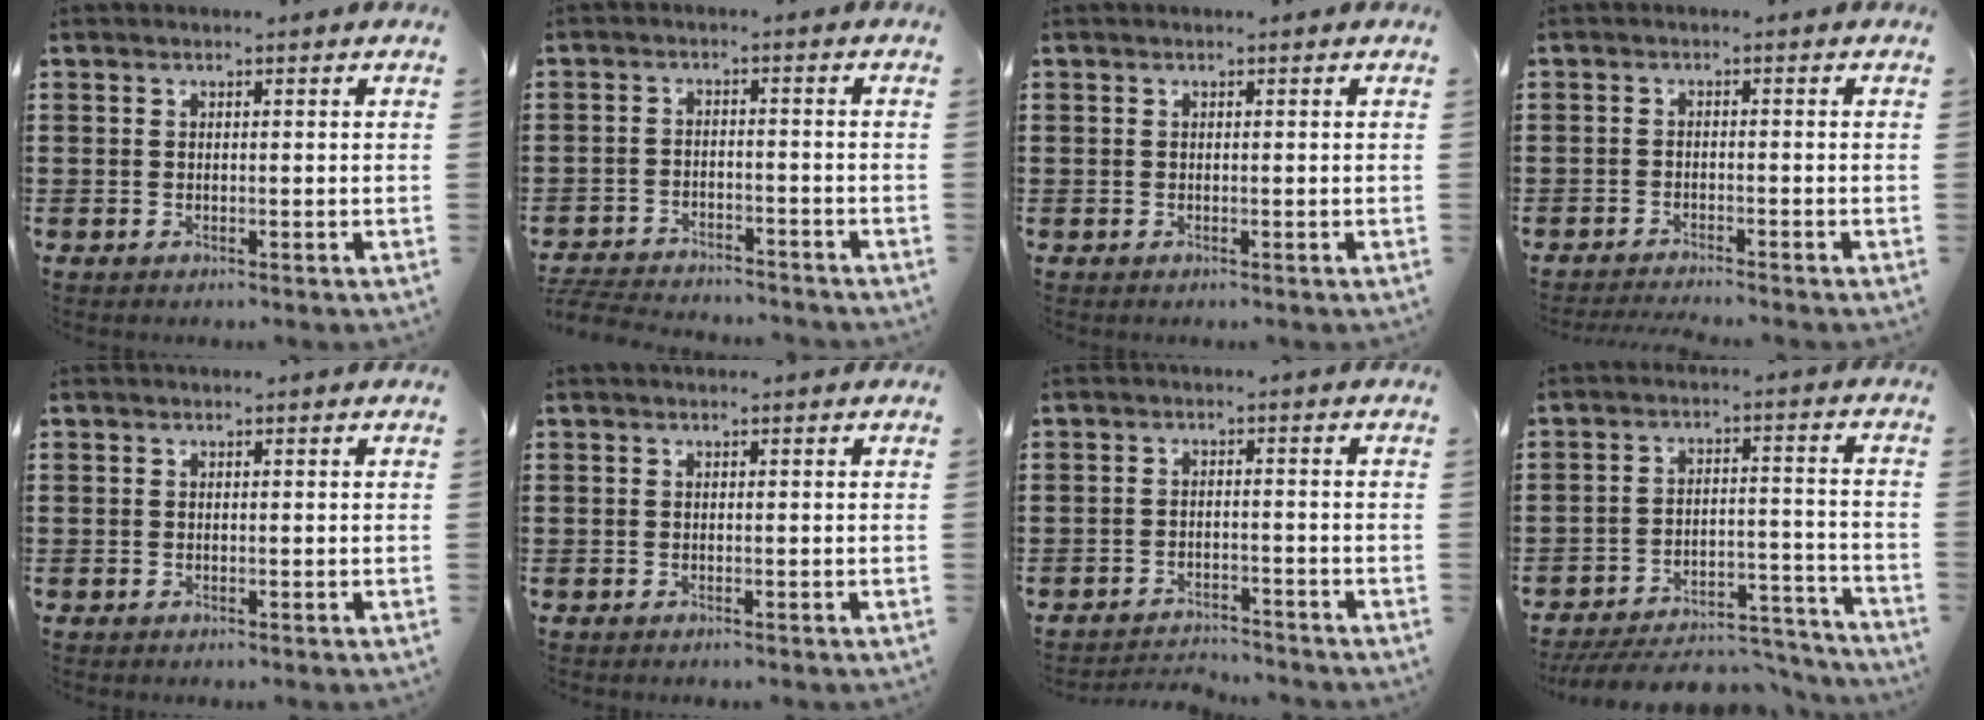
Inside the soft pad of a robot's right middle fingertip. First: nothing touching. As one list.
[{"total": 4.1, "force": [-4.0, 0.4, 0.4], "torque": [-0.013, 0.001, -0.085]}, {"total": 0.0}, {"total": 1.8, "force": [-1.8, -0.1, 0.3], "torque": [-0.006, 0.000, -0.037]}, {"total": 0.0}, {"total": 0.0}, {"total": 2.8, "force": [-2.8, 0.3, 0.1], "torque": [-0.008, 0.001, -0.059]}, {"total": 6.5, "force": [-6.0, 1.3, 2.1], "torque": [-0.041, 0.008, -0.118]}]